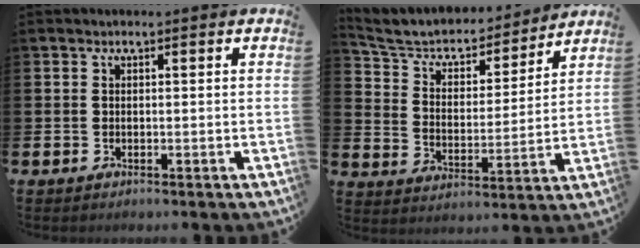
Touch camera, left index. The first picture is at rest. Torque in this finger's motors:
{"motor_torque": [1.05, -1.09, 0.38, 0.11]}